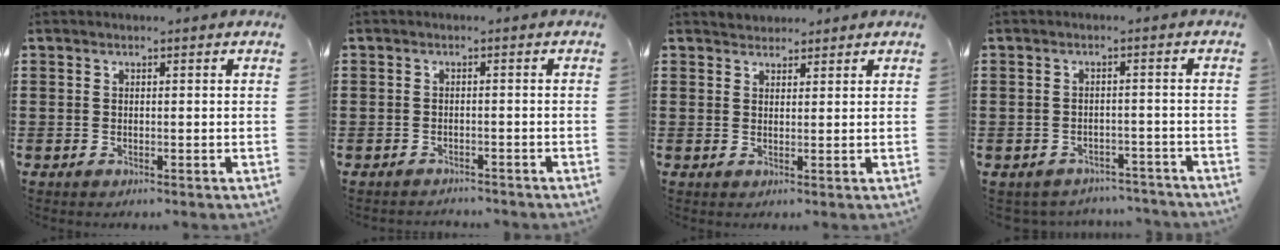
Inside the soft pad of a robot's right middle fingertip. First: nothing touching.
{"total": 1.6, "force": [-1.5, 0.4, -0.3], "torque": [0.001, 0.004, -0.035]}
{"total": 1.8, "force": [1.6, 0.7, -0.4], "torque": [0.011, 0.004, 0.031]}
{"total": 2.6, "force": [-2.5, 0.5, -0.2], "torque": [-0.007, 0.000, -0.056]}